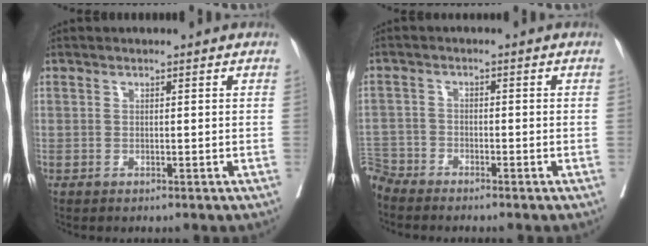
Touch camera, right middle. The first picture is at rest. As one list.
[{"total": 4.4, "force": [-4.3, 0.7, -0.6], "torque": [0.016, -0.008, -0.085]}]